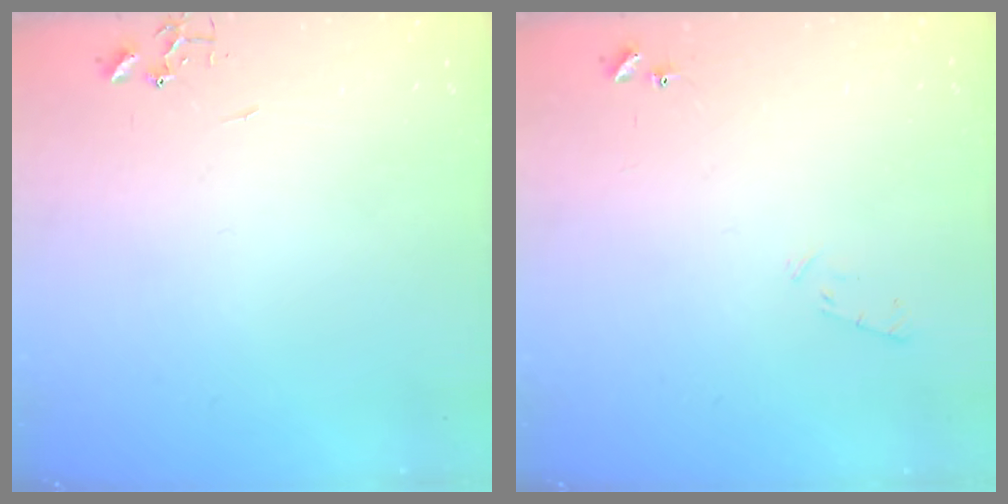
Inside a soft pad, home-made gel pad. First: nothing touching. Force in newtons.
{"total": 5.3, "press": 5.2, "slide": 0.9}